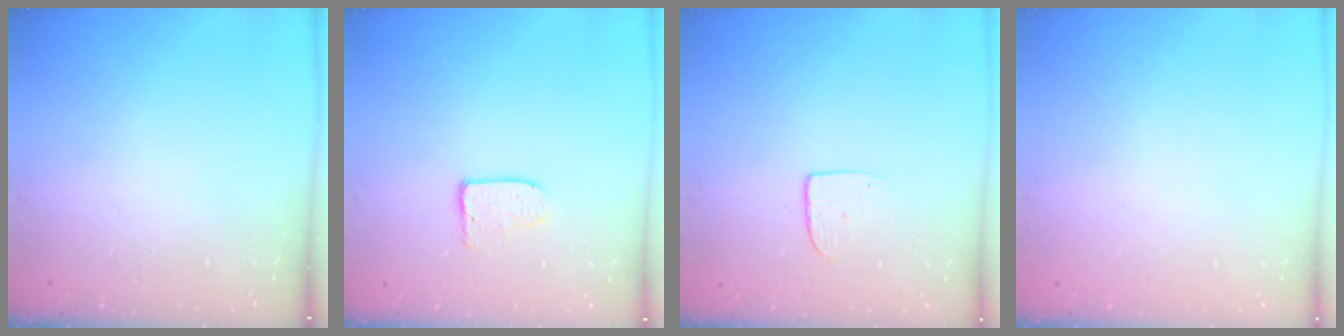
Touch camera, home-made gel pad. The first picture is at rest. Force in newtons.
{"total": 4.0, "press": 4.0, "slide": 0.4}
{"total": 5.0, "press": 5.0, "slide": 0.4}
{"total": 0.0}